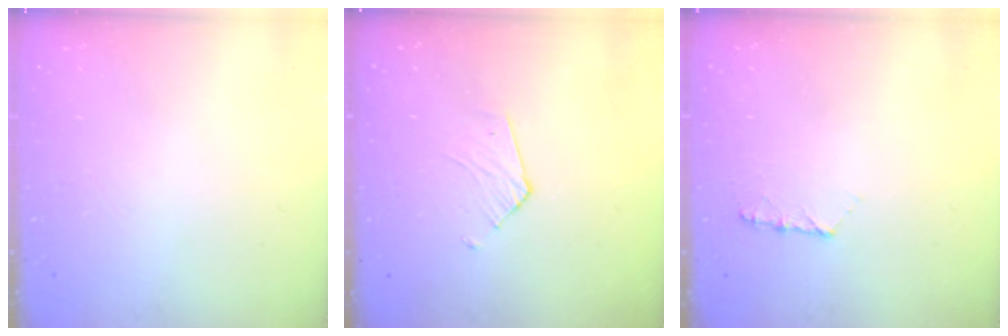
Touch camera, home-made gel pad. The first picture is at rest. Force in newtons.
{"total": 3.5, "press": 3.4, "slide": 0.3}
{"total": 6.4, "press": 6.4, "slide": 0.6}